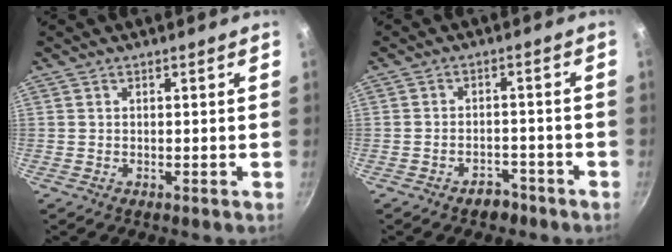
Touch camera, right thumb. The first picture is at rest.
{"total": 3.4, "force": [-2.6, 1.9, 1.2], "torque": [-0.013, 0.022, -0.035]}